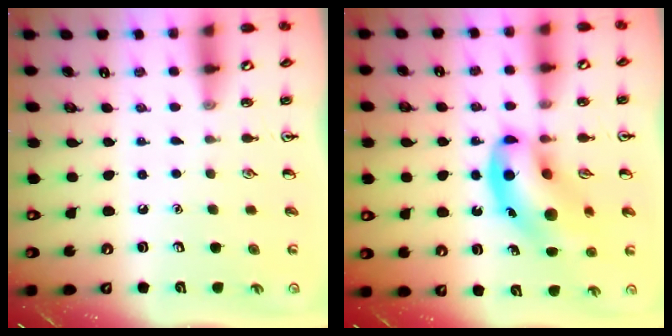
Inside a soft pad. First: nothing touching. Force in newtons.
{"total": 14.0, "press": 13.5, "slide": 3.5}